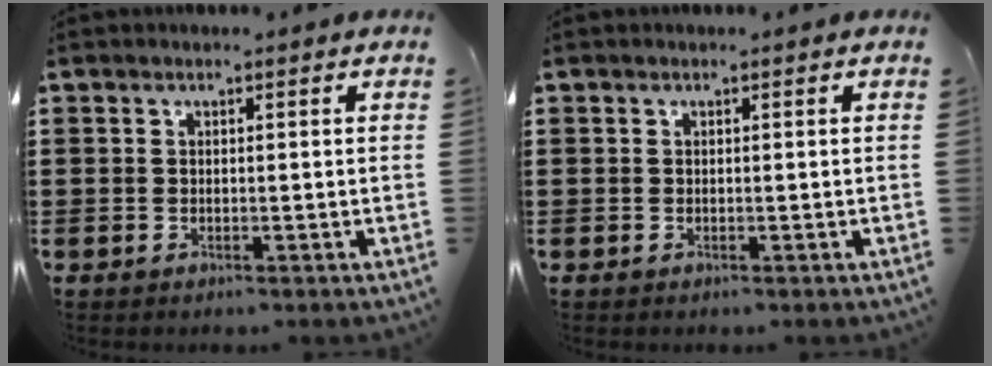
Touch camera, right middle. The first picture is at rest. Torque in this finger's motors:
{"motor_torque": [0.00, 0.00, 0.00, 0.00]}